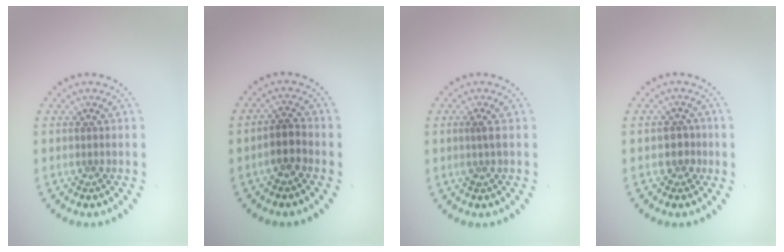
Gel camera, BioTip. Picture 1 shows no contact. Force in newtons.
{"total": 2.1, "press": 1.9, "slide": 1.1}
{"total": 1.0, "press": 0.8, "slide": 0.7}
{"total": 1.5, "press": 1.4, "slide": 0.7}